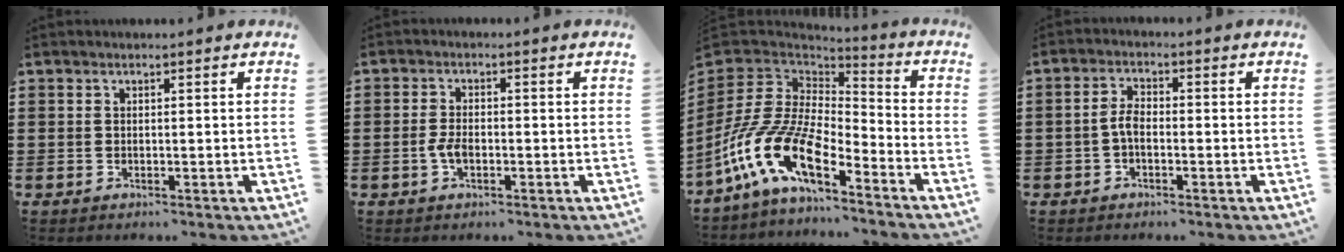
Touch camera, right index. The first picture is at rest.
{"total": 2.7, "force": [-0.9, 1.3, 2.2], "torque": [-0.057, -0.003, -0.020]}
{"total": 14.6, "force": [-8.1, 6.3, 10.4], "torque": [-0.252, 0.005, -0.166]}
{"total": 3.0, "force": [-0.9, 1.4, 2.5], "torque": [-0.062, 0.000, -0.023]}